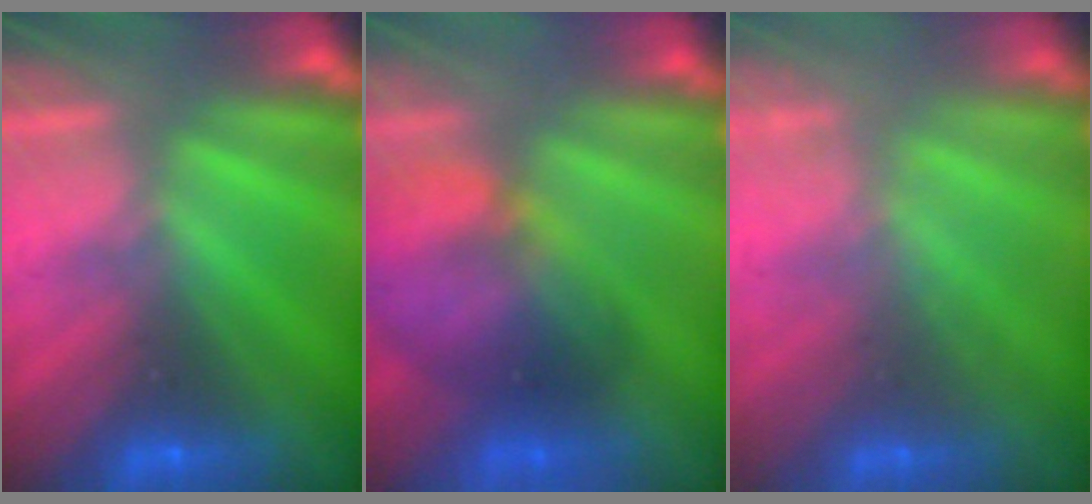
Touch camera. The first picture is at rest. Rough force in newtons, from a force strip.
{"total": 5.7}
{"total": 1.2}